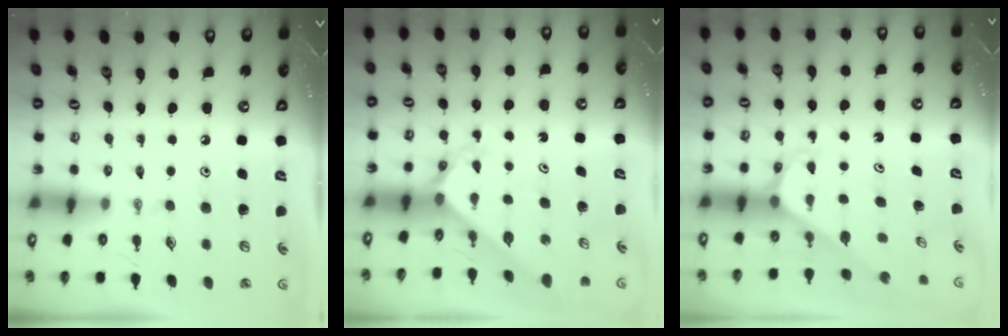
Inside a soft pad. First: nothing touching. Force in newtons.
{"total": 2.5, "press": 2.5, "slide": 0.2}
{"total": 2.5, "press": 2.5, "slide": 0.1}